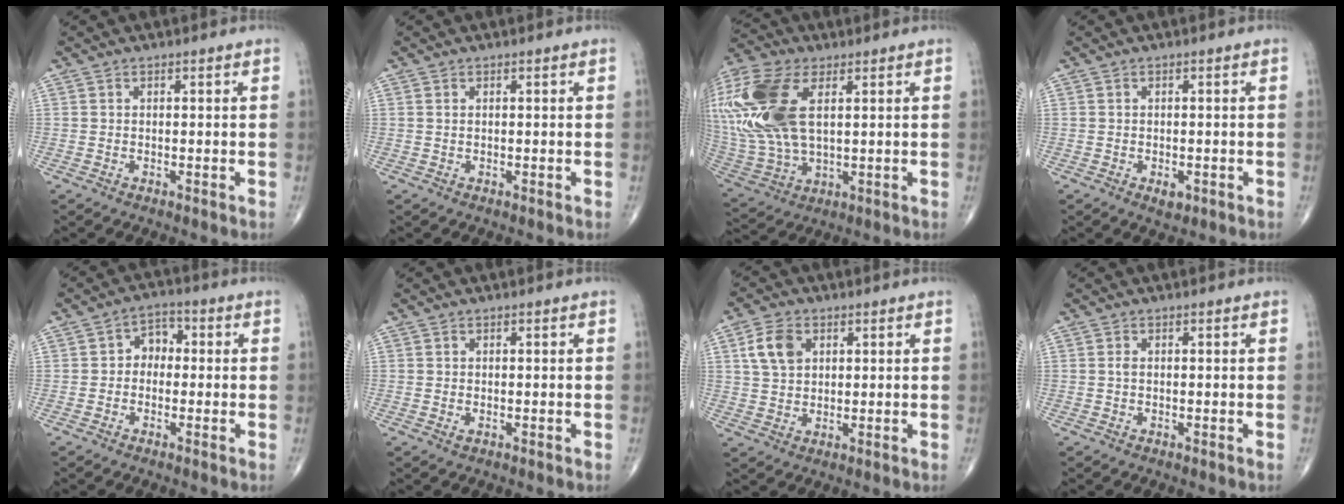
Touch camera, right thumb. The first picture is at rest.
{"total": 0.0}
{"total": 24.3, "force": [6.6, 13.1, 19.4], "torque": [-0.477, 0.000, 0.130]}
{"total": 1.9, "force": [-0.8, 1.1, 1.3], "torque": [-0.013, 0.000, -0.008]}
{"total": 4.5, "force": [-0.2, 3.6, 2.7], "torque": [-0.016, 0.020, -0.017]}
{"total": 0.6, "force": [-0.1, 0.3, 0.5], "torque": [-0.007, 0.001, -0.001]}
{"total": 6.6, "force": [2.3, 4.6, 4.1], "torque": [-0.067, -0.003, 0.044]}
{"total": 0.6, "force": [0.0, 0.3, 0.5], "torque": [-0.011, 0.000, -0.001]}